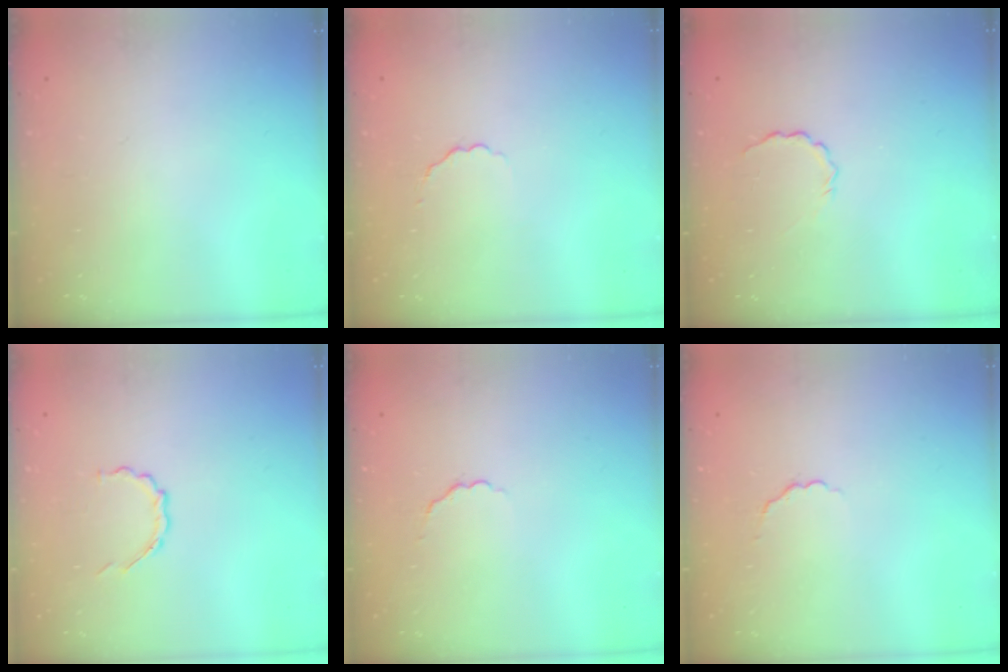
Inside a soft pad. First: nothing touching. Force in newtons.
{"total": 1.9, "press": 1.7, "slide": 0.8}
{"total": 2.7, "press": 2.5, "slide": 0.8}
{"total": 3.3, "press": 3.1, "slide": 1.0}
{"total": 1.8, "press": 1.5, "slide": 1.0}
{"total": 1.8, "press": 1.5, "slide": 1.0}